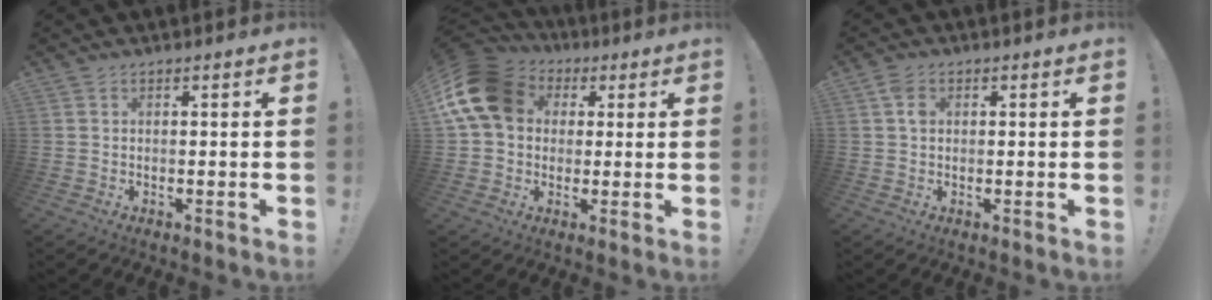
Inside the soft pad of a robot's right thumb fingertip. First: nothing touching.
{"total": 17.3, "force": [4.3, 13.2, 10.2], "torque": [-0.187, -0.003, 0.083]}
{"total": 3.4, "force": [0.8, 2.3, 2.4], "torque": [-0.046, 0.007, 0.015]}